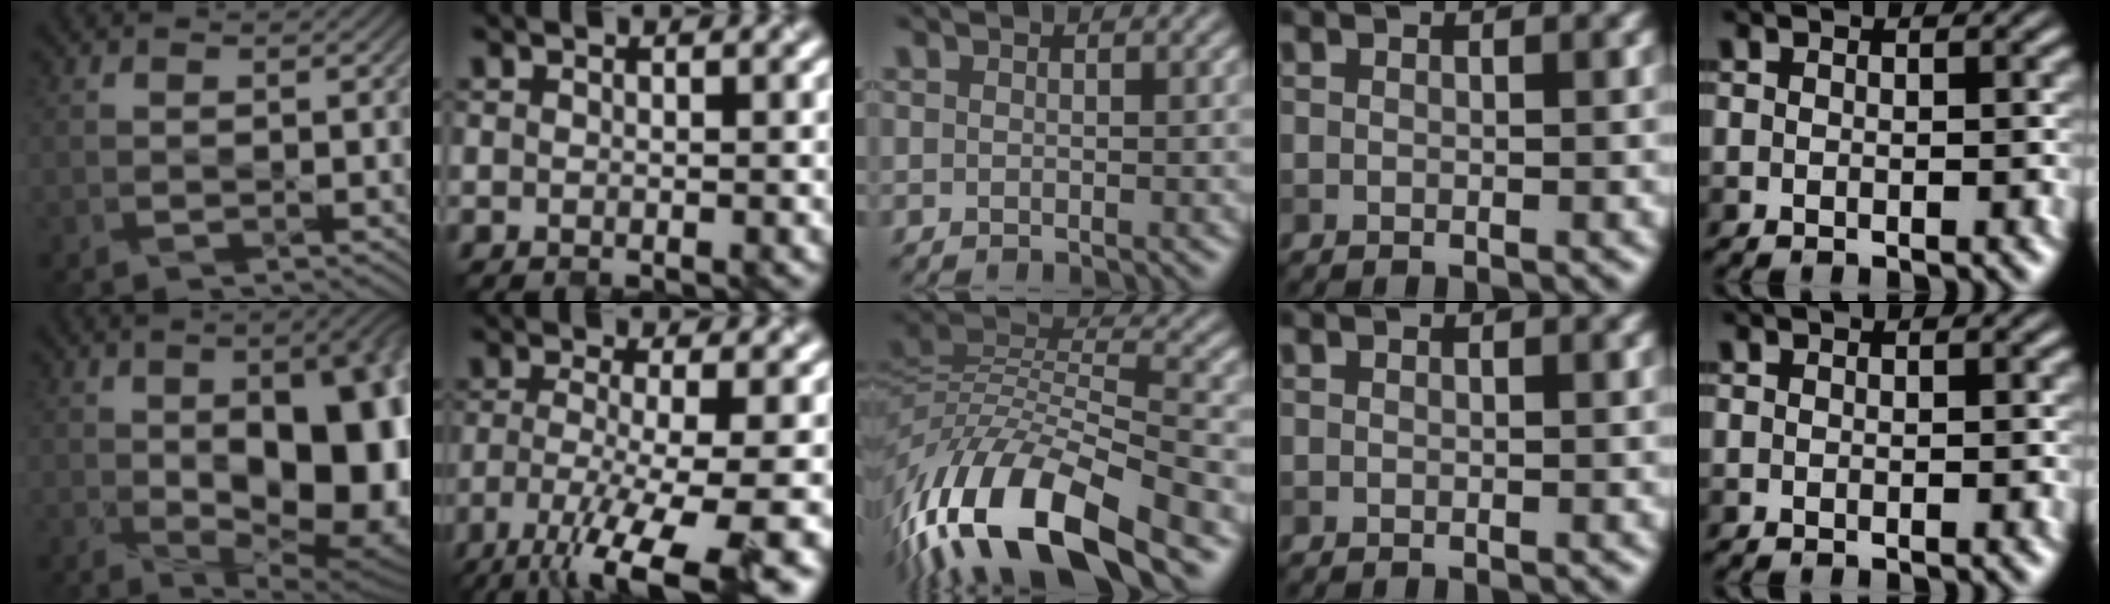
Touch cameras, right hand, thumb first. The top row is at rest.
{"thumb": {"total": 18.9, "force": [-0.8, 9.5, 16.3], "torque": [-0.191, -0.003, 0.006]}, "index": {"total": 11.2, "force": [-6.0, 2.7, 9.1], "torque": [-0.158, -0.023, -0.100]}, "middle": {"total": 14.0, "force": [-7.8, 5.1, 10.5], "torque": [-0.205, 0.010, -0.150]}}